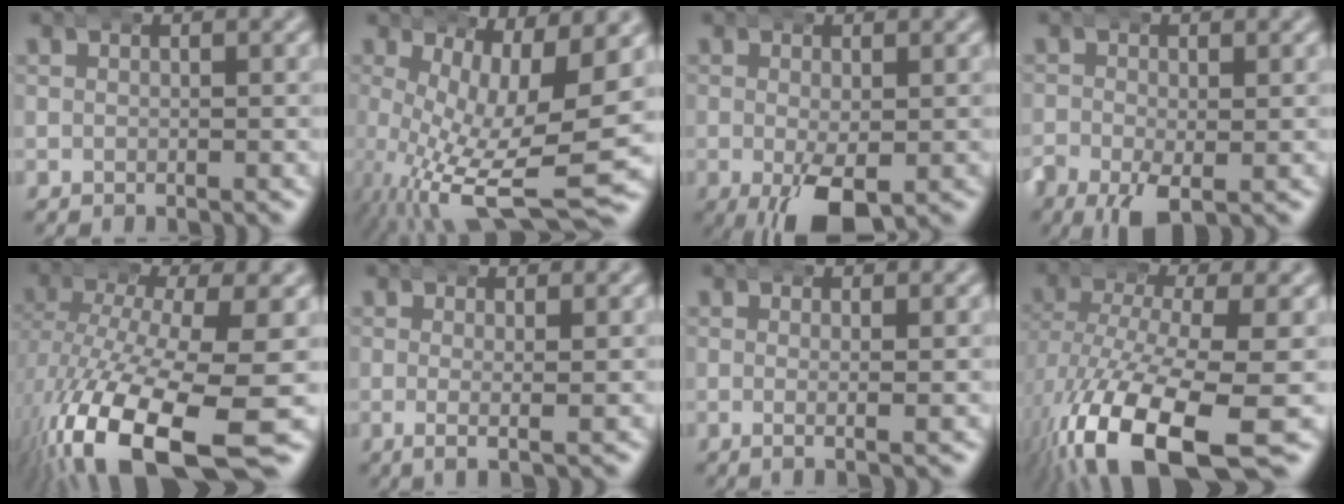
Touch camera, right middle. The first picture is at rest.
{"total": 10.6, "force": [-4.2, 4.0, 8.8], "torque": [-0.159, -0.061, -0.040]}
{"total": 5.8, "force": [-2.3, 2.2, 4.8], "torque": [-0.089, -0.028, -0.023]}
{"total": 4.1, "force": [-2.3, 2.2, 2.7], "torque": [-0.068, -0.030, -0.026]}
{"total": 12.7, "force": [-6.8, 5.2, 9.4], "torque": [-0.199, -0.063, -0.070]}
{"total": 2.1, "force": [-0.1, 0.0, 2.1], "torque": [-0.044, -0.008, 0.000]}
{"total": 1.5, "force": [0.0, -0.2, 1.5], "torque": [-0.031, -0.003, -0.001]}
{"total": 11.4, "force": [-6.0, 5.0, 8.4], "torque": [-0.186, -0.064, -0.057]}